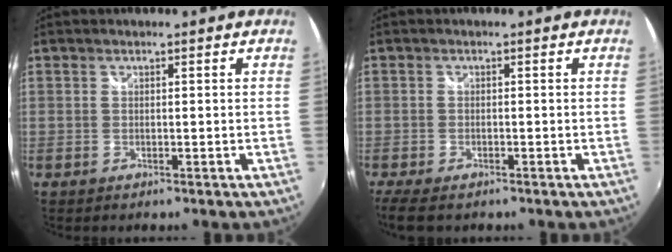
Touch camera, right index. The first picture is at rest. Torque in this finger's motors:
{"motor_torque": [0.50, -0.22, 0.24, 0.05]}